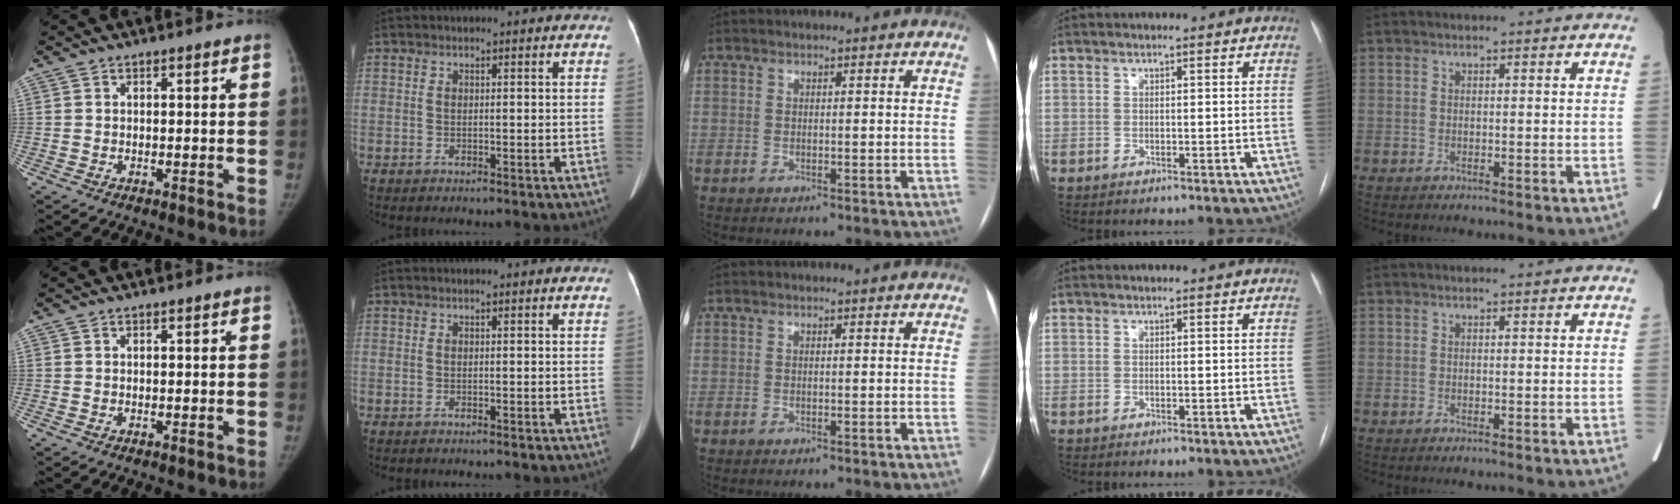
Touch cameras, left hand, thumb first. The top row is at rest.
{}